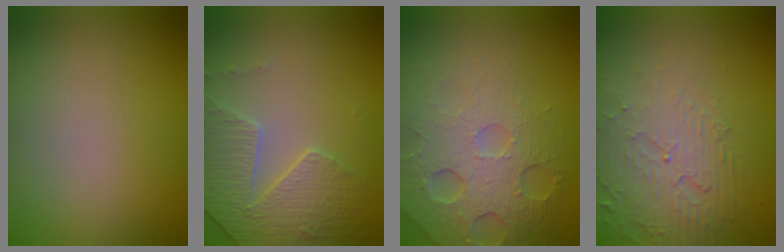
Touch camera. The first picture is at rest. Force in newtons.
{"total": 4.0, "press": 3.9, "slide": 1.0}
{"total": 6.3, "press": 4.7, "slide": 4.3}
{"total": 3.9, "press": 3.7, "slide": 1.1}